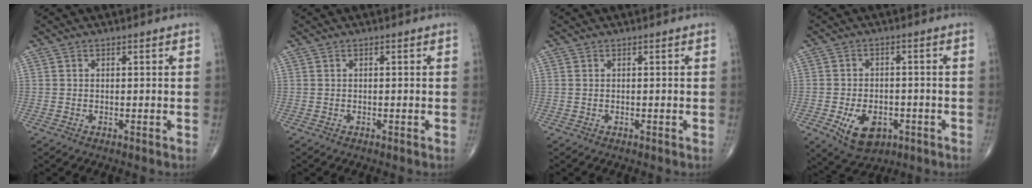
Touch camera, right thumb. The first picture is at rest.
{"total": 0.0}
{"total": 0.0}
{"total": 8.6, "force": [-3.2, 5.5, 5.8], "torque": [-0.079, 0.007, -0.042]}